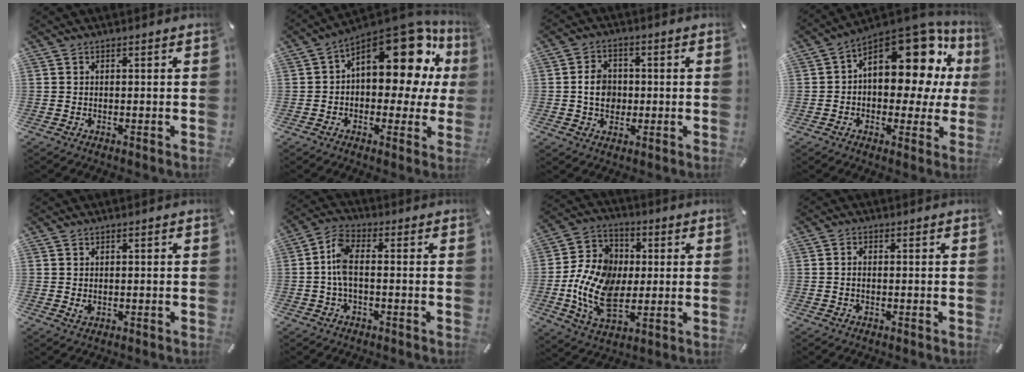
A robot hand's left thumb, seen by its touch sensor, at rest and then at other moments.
{"total": 20.6, "force": [9.3, 10.5, 15.1], "torque": [-0.191, -0.074, 0.156]}
{"total": 6.3, "force": [-0.4, 5.2, 3.5], "torque": [-0.059, 0.003, -0.010]}
{"total": 19.8, "force": [8.1, 11.3, 14.1], "torque": [-0.173, -0.068, 0.135]}
{"total": 1.2, "force": [0.0, 1.0, 0.8], "torque": [-0.007, -0.001, -0.002]}
{"total": 6.3, "force": [-0.7, 3.1, 5.5], "torque": [-0.116, 0.008, -0.013]}
{"total": 15.0, "force": [-2.0, 11.1, 9.9], "torque": [-0.228, 0.011, -0.037]}
{"total": 1.3, "force": [-0.3, 0.8, 1.1], "torque": [-0.021, 0.001, -0.006]}